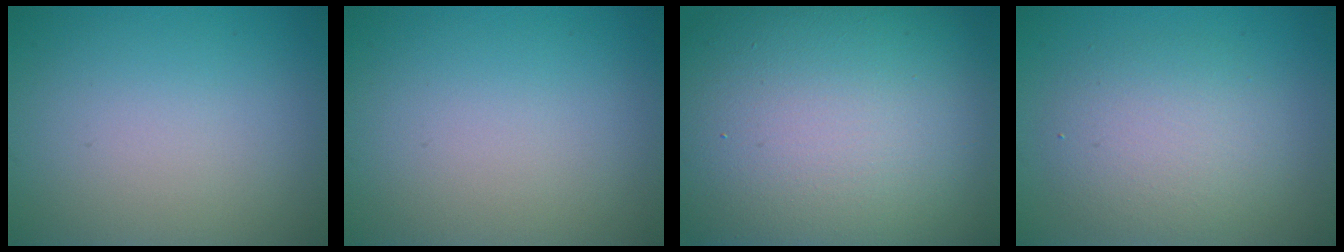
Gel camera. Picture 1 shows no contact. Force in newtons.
{"total": 0.0}
{"total": 20.6, "press": 20.6, "slide": 1.0}
{"total": 4.4, "press": 4.3, "slide": 0.6}